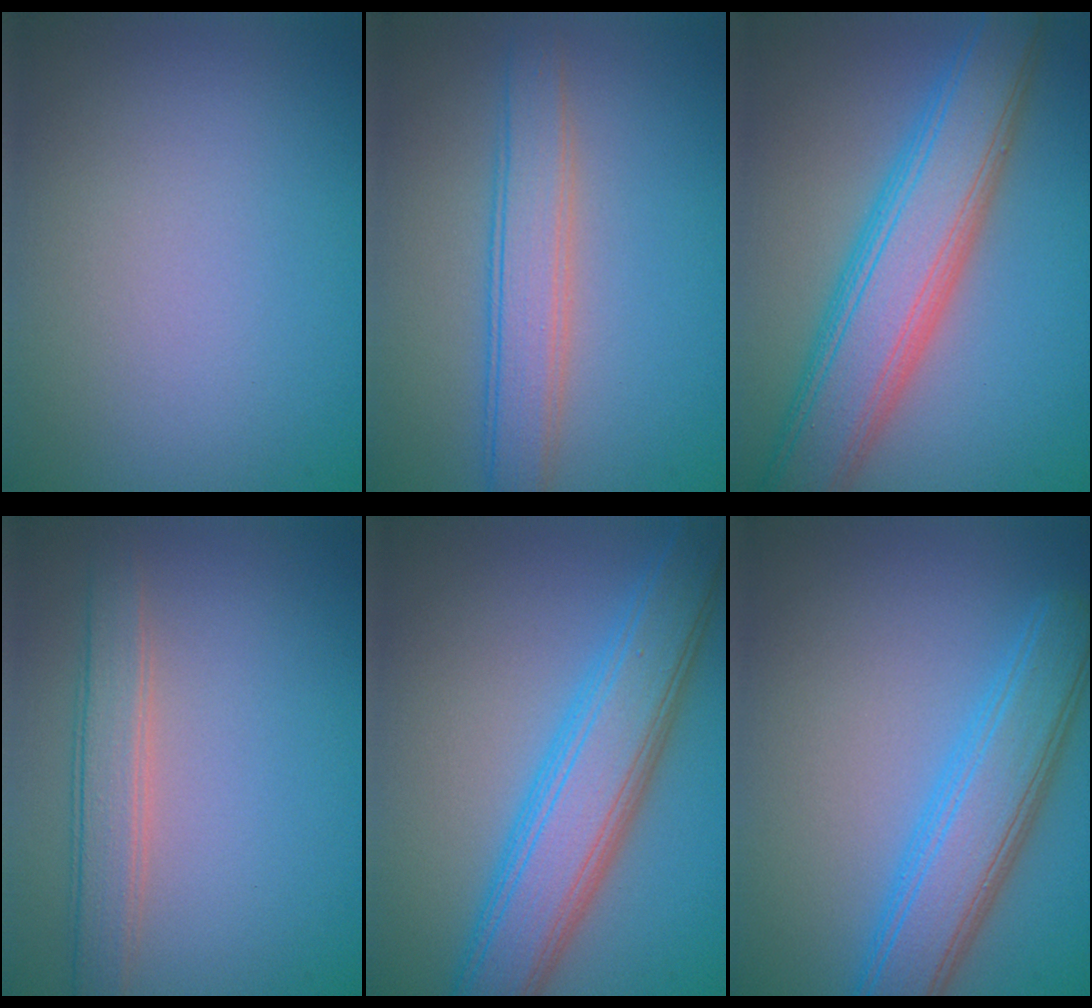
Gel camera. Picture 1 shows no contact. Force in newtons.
{"total": 3.9, "press": 3.9, "slide": 0.3}
{"total": 8.3, "press": 8.3, "slide": 0.1}
{"total": 3.1, "press": 3.1, "slide": 0.3}
{"total": 7.2, "press": 7.2, "slide": 0.1}
{"total": 5.8, "press": 5.8, "slide": 0.3}